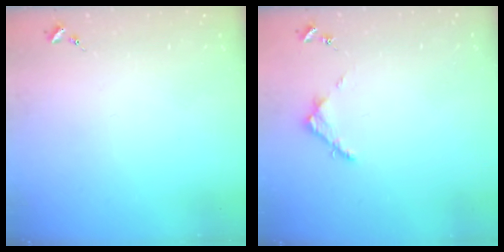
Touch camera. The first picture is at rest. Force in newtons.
{"total": 3.6, "press": 3.6, "slide": 0.3}